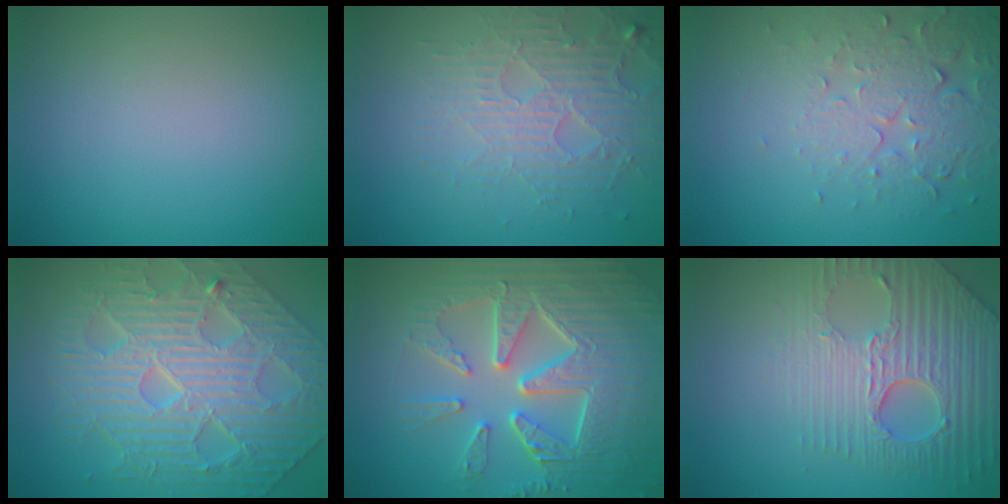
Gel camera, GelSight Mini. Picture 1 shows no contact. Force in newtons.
{"total": 3.8, "press": 3.6, "slide": 1.2}
{"total": 5.2, "press": 3.8, "slide": 3.5}
{"total": 8.4, "press": 6.9, "slide": 4.9}
{"total": 9.8, "press": 6.6, "slide": 7.3}
{"total": 5.4, "press": 4.8, "slide": 2.4}